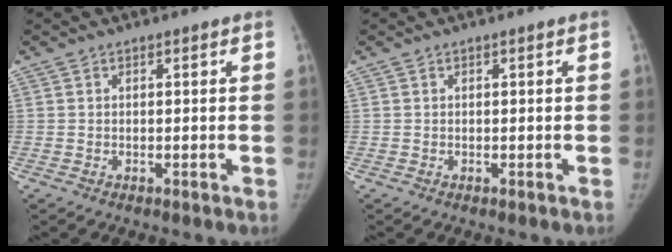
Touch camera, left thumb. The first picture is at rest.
{"total": 0.0}